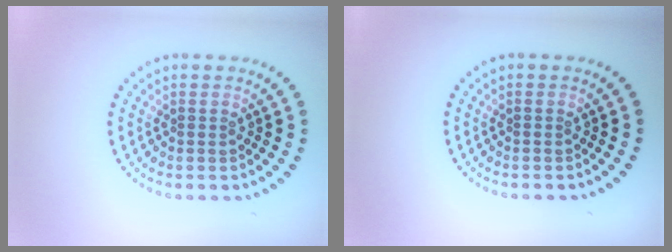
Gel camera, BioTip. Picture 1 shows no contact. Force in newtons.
{"total": 0.0}